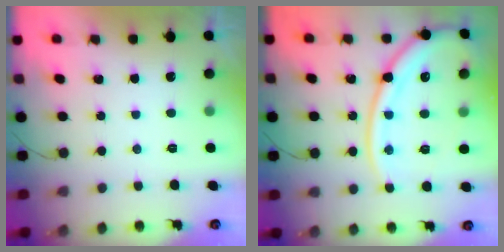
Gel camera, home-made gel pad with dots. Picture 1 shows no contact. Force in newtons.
{"total": 17.2, "press": 17.0, "slide": 2.0}